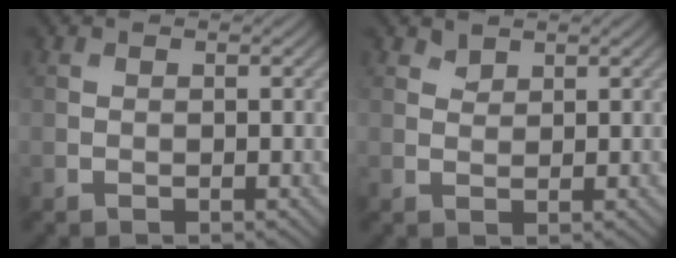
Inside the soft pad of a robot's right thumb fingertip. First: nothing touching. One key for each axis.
{"total": 1.2, "fx": 1.1, "fy": 0.5, "fz": 0.3, "tx": -0.006, "ty": -0.003, "tz": 0.024}